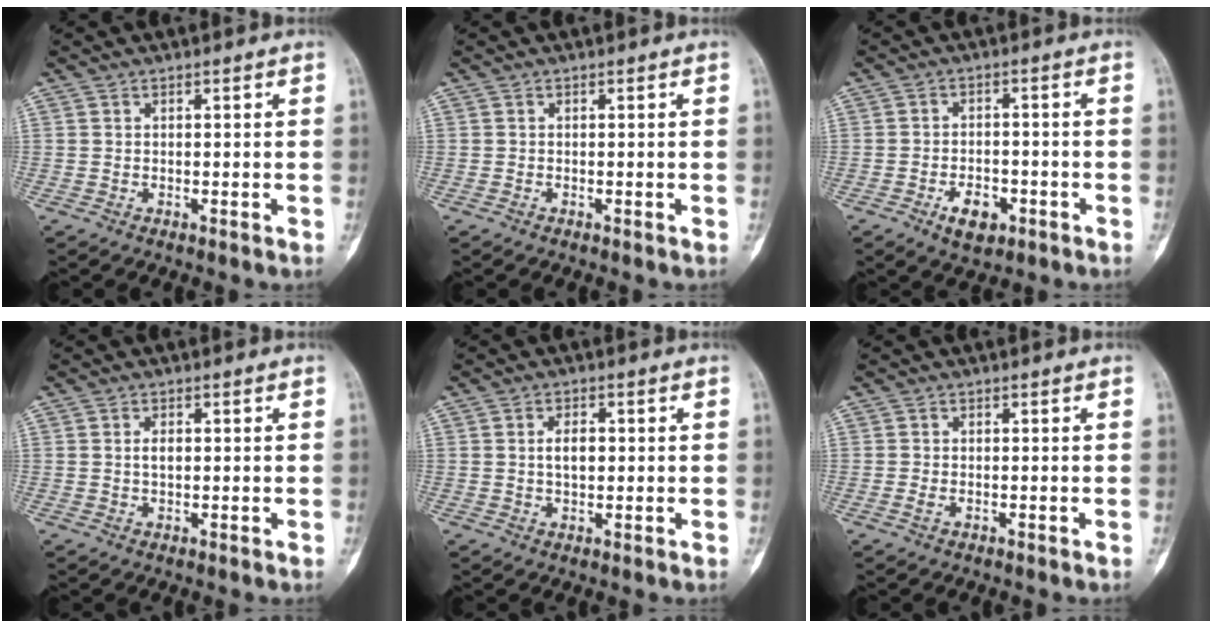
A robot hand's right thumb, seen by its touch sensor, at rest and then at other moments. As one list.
[{"total": 0.0}, {"total": 5.7, "force": [-2.8, 3.3, 3.7], "torque": [-0.046, 0.015, -0.040]}, {"total": 1.6, "force": [0.2, 0.9, 1.3], "torque": [-0.019, 0.002, 0.004]}, {"total": 3.5, "force": [0.4, 2.0, 2.8], "torque": [-0.041, 0.003, 0.006]}, {"total": 1.1, "force": [-0.4, 0.7, 0.8], "torque": [-0.022, 0.002, -0.009]}]